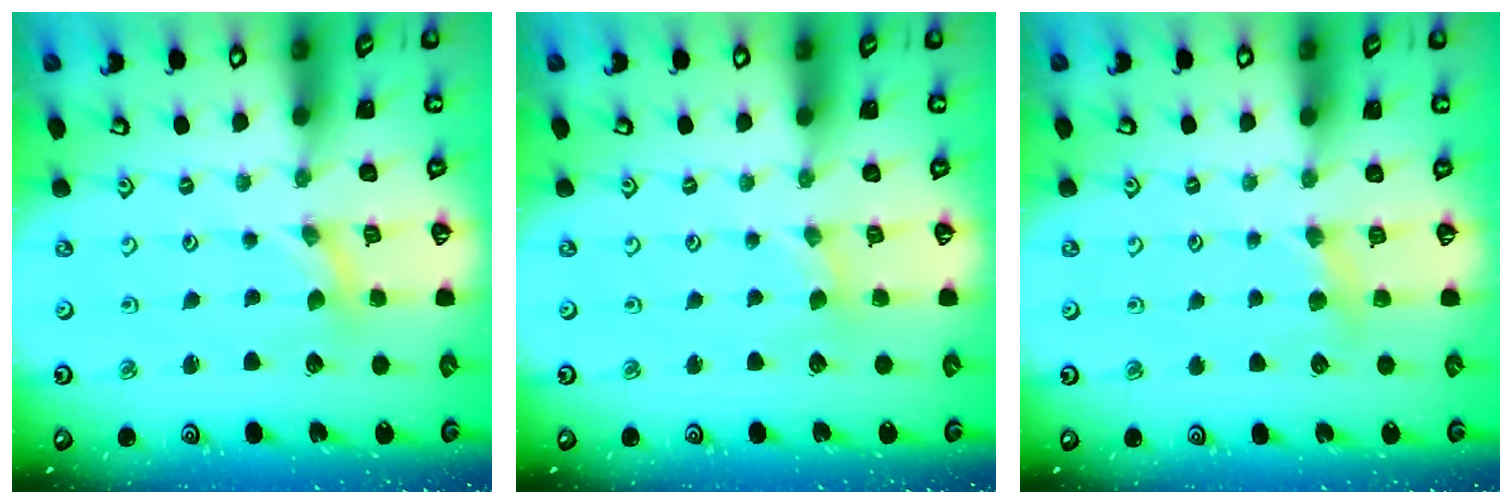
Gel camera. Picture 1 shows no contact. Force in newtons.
{"total": 1.1, "press": 1.1, "slide": 0.3}
{"total": 4.4, "press": 4.3, "slide": 0.6}